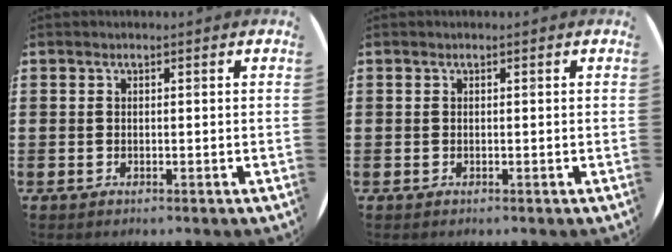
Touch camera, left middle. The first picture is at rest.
{"total": 0.0}